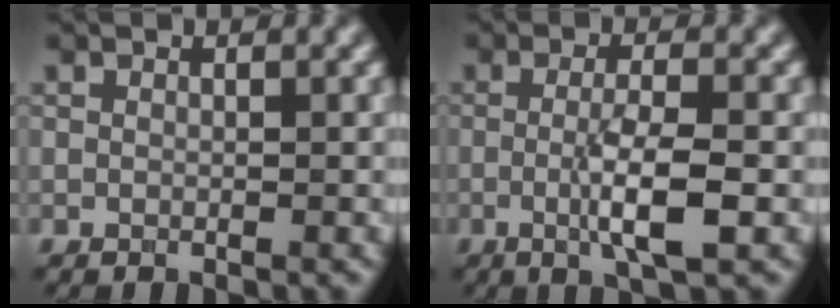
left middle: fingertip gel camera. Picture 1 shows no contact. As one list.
[{"total": 4.5, "force": [-0.8, 0.8, 4.4], "torque": [-0.077, -0.001, -0.017]}]